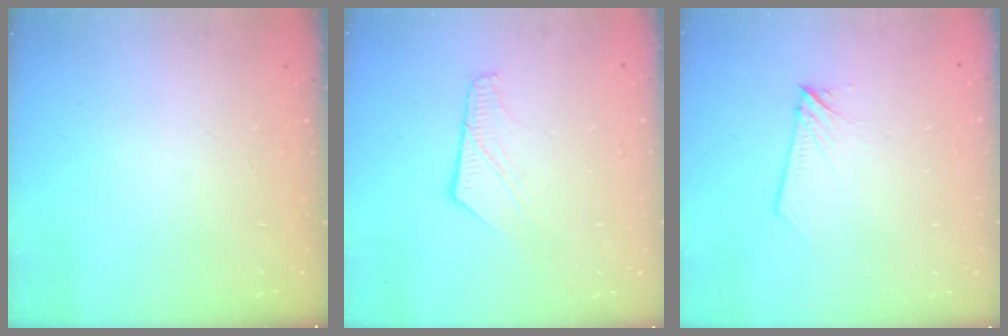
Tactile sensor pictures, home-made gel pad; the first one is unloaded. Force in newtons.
{"total": 7.2, "press": 7.2, "slide": 0.5}
{"total": 3.7, "press": 3.7, "slide": 0.4}